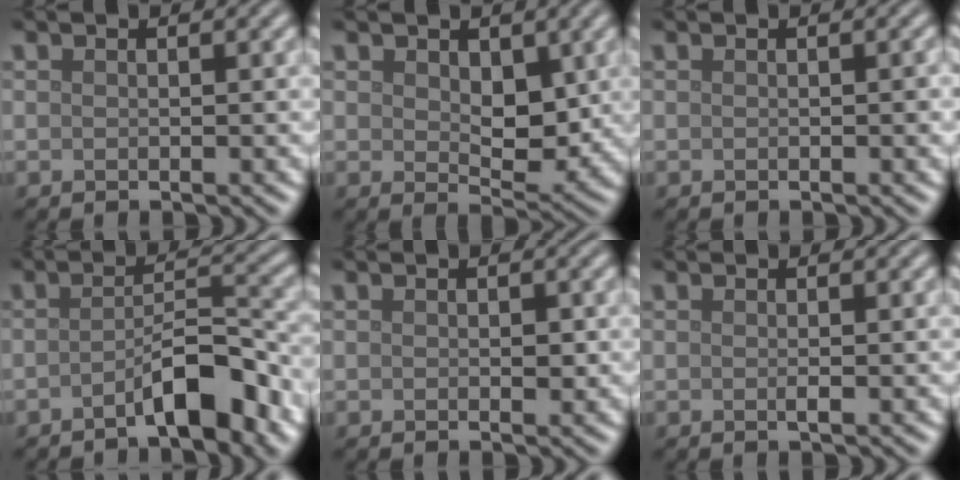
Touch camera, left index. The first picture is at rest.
{"total": 3.8, "force": [0.9, 2.4, 2.8], "torque": [-0.044, -0.011, 0.018]}
{"total": 0.5, "force": [-0.1, 0.1, 0.5], "torque": [-0.007, 0.001, 0.000]}
{"total": 4.7, "force": [-2.7, 1.0, 3.8], "torque": [-0.056, 0.015, -0.049]}
{"total": 0.8, "force": [0.0, 0.4, 0.7], "torque": [-0.008, -0.003, 0.000]}
{"total": 0.6, "force": [-0.1, 0.0, 0.5], "torque": [-0.013, -0.002, -0.001]}